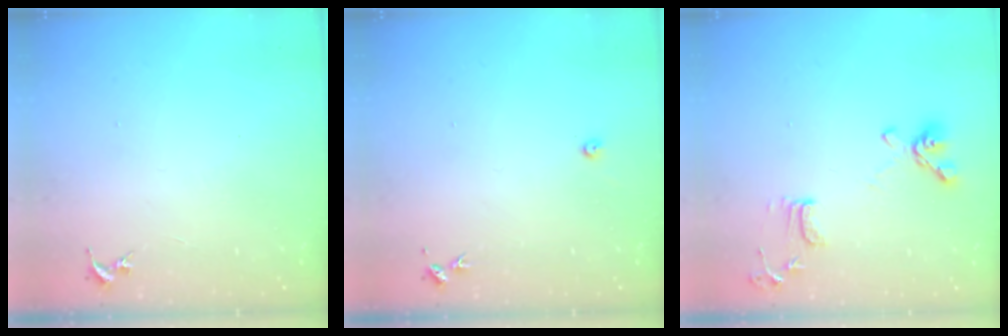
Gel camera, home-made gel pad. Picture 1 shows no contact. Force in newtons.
{"total": 2.4, "press": 2.4, "slide": 0.3}
{"total": 11.2, "press": 11.0, "slide": 2.0}